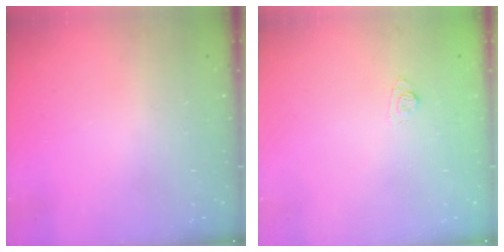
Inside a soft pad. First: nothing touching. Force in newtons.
{"total": 2.2, "press": 1.8, "slide": 1.3}